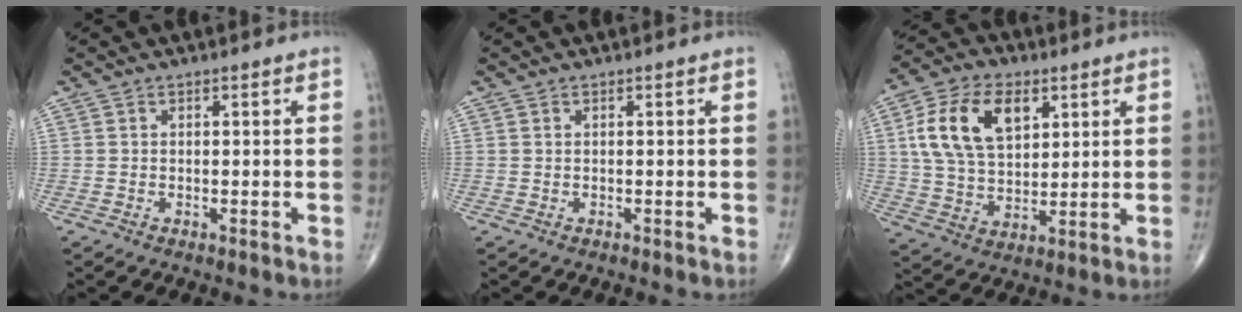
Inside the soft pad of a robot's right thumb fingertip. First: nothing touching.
{"total": 0.0}
{"total": 15.3, "force": [5.1, 9.3, 11.1], "torque": [-0.193, -0.005, 0.098]}